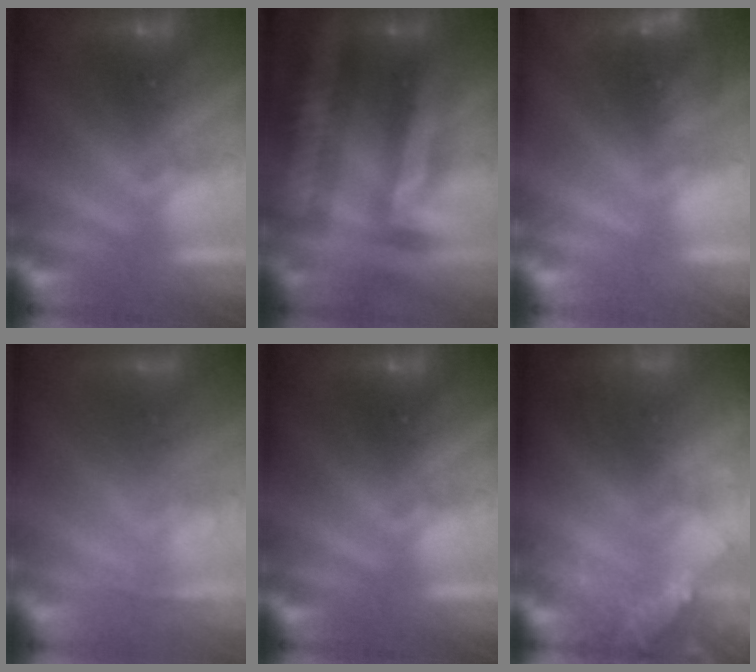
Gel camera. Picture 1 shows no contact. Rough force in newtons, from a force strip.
{"total": 2.4}
{"total": 2.6}
{"total": 1.2}
{"total": 0.0}
{"total": 6.9}